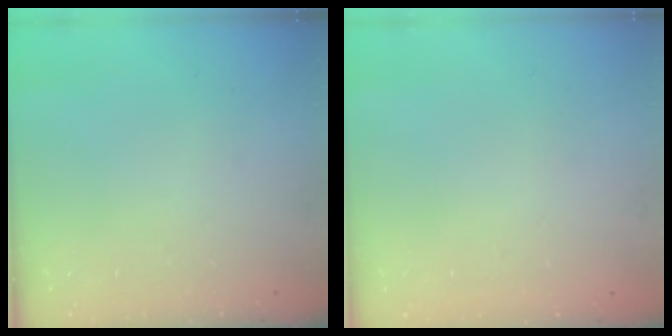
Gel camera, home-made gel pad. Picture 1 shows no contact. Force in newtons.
{"total": 1.8, "press": 1.8, "slide": 0.2}